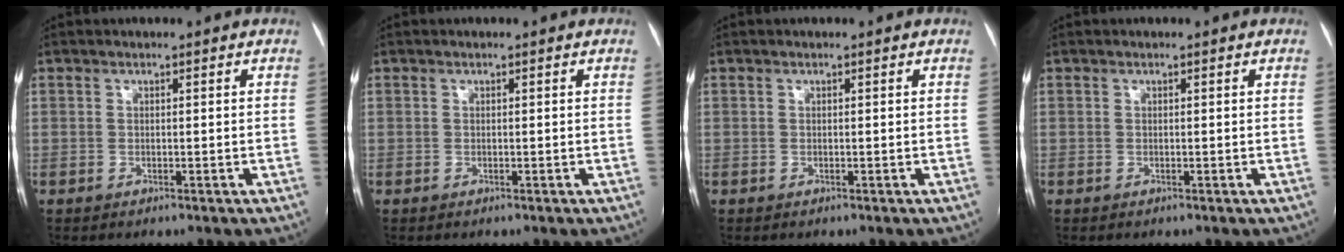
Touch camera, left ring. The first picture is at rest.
{"total": 0.0}
{"total": 0.0}
{"total": 0.0}